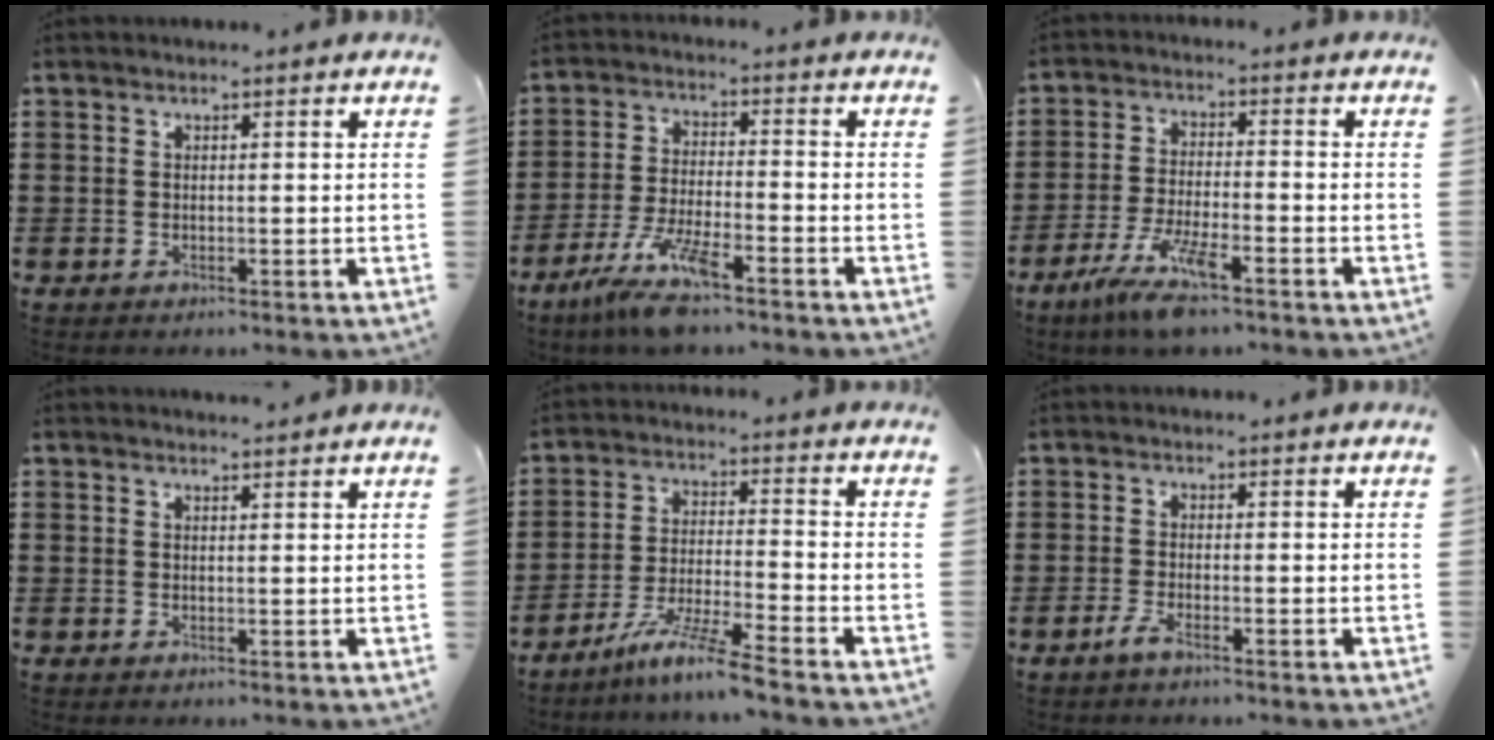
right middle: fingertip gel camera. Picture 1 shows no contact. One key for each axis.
{"total": 8.6, "fx": -6.2, "fy": 0.9, "fz": 5.8, "tx": -0.129, "ty": -0.014, "tz": -0.122}
{"total": 7.9, "fx": -5.4, "fy": 0.9, "fz": 5.7, "tx": -0.121, "ty": -0.015, "tz": -0.101}
{"total": 1.0, "fx": 1.0, "fy": 0.0, "fz": 0.1, "tx": -0.004, "ty": 0.000, "tz": 0.019}
{"total": 7.6, "fx": -6.3, "fy": -0.7, "fz": 4.3, "tx": -0.087, "ty": -0.015, "tz": -0.122}
{"total": 2.0, "fx": -1.2, "fy": 0.2, "fz": 1.7, "tx": -0.037, "ty": -0.006, "tz": -0.023}